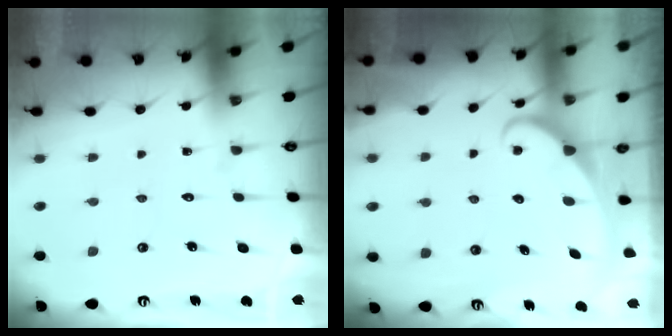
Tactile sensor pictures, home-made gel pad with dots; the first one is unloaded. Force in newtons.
{"total": 2.5, "press": 2.5, "slide": 0.4}